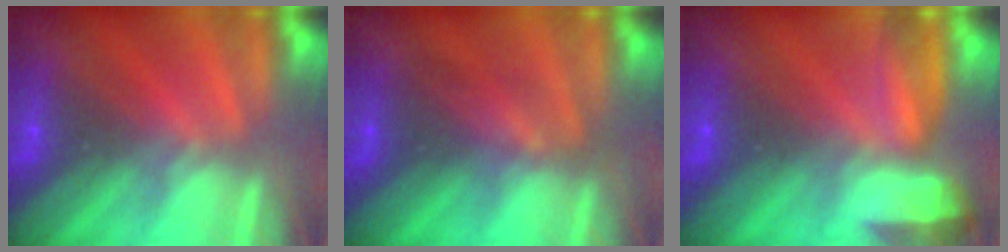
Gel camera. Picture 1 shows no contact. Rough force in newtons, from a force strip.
{"total": 2.3}
{"total": 7.2}